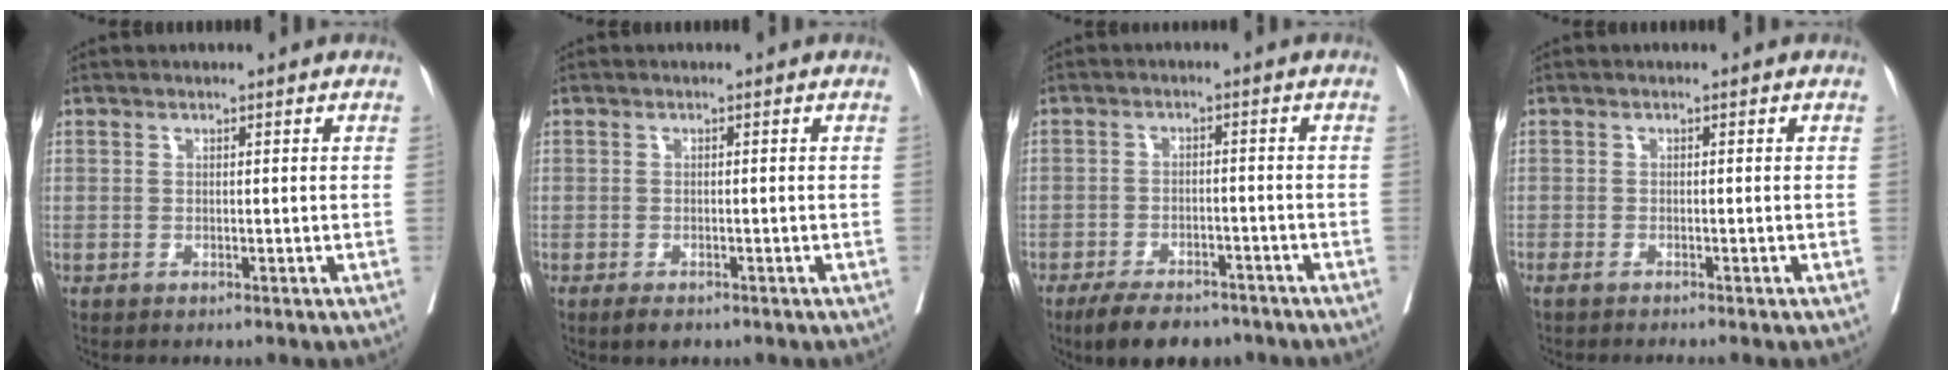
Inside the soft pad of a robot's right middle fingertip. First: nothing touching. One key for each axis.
{"total": 2.1, "fx": -1.4, "fy": 0.8, "fz": 1.3, "tx": -0.024, "ty": -0.005, "tz": -0.019}
{"total": 8.9, "fx": -7.1, "fy": 3.4, "fz": 4.3, "tx": -0.065, "ty": -0.005, "tz": -0.109}
{"total": 2.3, "fx": -2.0, "fy": -0.1, "fz": 1.1, "tx": -0.014, "ty": -0.003, "tz": -0.031}